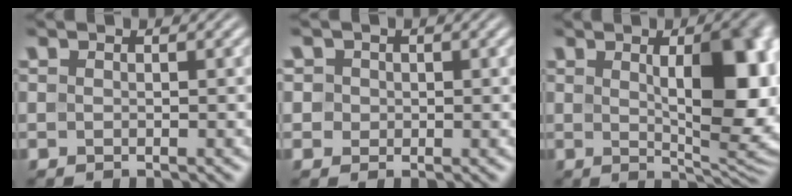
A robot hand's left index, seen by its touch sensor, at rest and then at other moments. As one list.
[{"total": 2.2, "force": [0.8, 1.9, 0.8], "torque": [-0.011, 0.011, 0.013]}, {"total": 11.0, "force": [1.5, 3.9, 10.2], "torque": [-0.136, -0.002, 0.029]}]